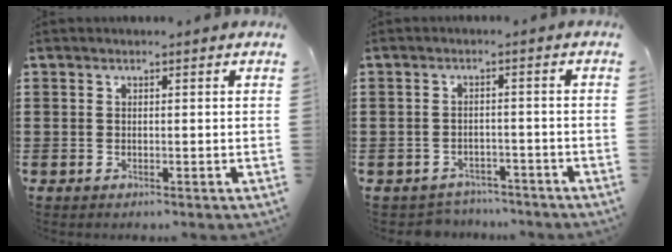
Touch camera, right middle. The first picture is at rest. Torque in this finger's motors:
{"motor_torque": [-0.05, 0.07, 0.07, 0.00]}